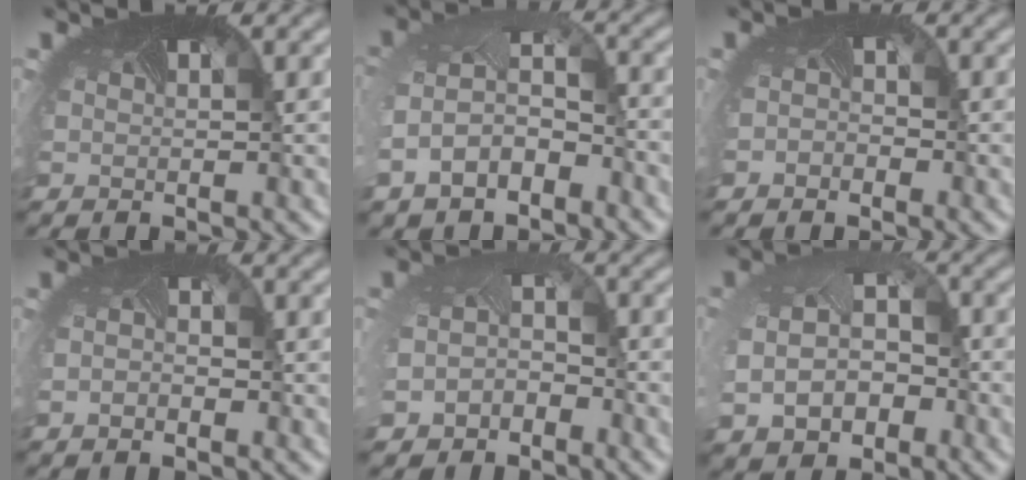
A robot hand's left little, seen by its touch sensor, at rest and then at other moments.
{"total": 4.9, "force": [-2.5, 3.0, 3.0], "torque": [-0.083, -0.008, -0.054]}
{"total": 0.7, "force": [-0.5, 0.4, -0.1], "torque": [-0.002, -0.006, -0.012]}
{"total": 1.0, "force": [-0.6, 0.4, 0.7], "torque": [-0.013, -0.008, -0.008]}
{"total": 3.5, "force": [-2.5, 2.3, 0.8], "torque": [-0.030, -0.023, -0.042]}
{"total": 5.8, "force": [-1.5, 4.3, 3.6], "torque": [-0.095, -0.031, -0.015]}